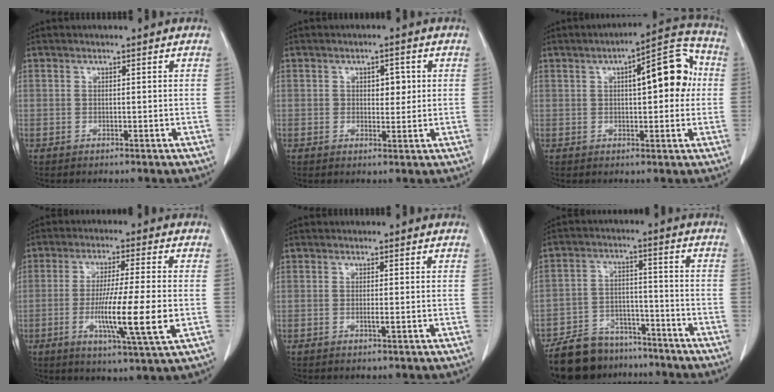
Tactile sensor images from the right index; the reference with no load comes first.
{"total": 3.0, "force": [0.9, 1.8, 2.3], "torque": [-0.023, 0.005, 0.015]}
{"total": 11.2, "force": [2.0, 3.4, 10.5], "torque": [-0.140, 0.035, 0.023]}
{"total": 12.0, "force": [-2.4, -0.4, 11.8], "torque": [-0.202, -0.022, -0.046]}
{"total": 0.7, "force": [-0.1, -0.1, 0.7], "torque": [-0.010, 0.000, 0.000]}
{"total": 12.6, "force": [-10.7, 5.8, 3.2], "torque": [-0.056, 0.019, -0.174]}